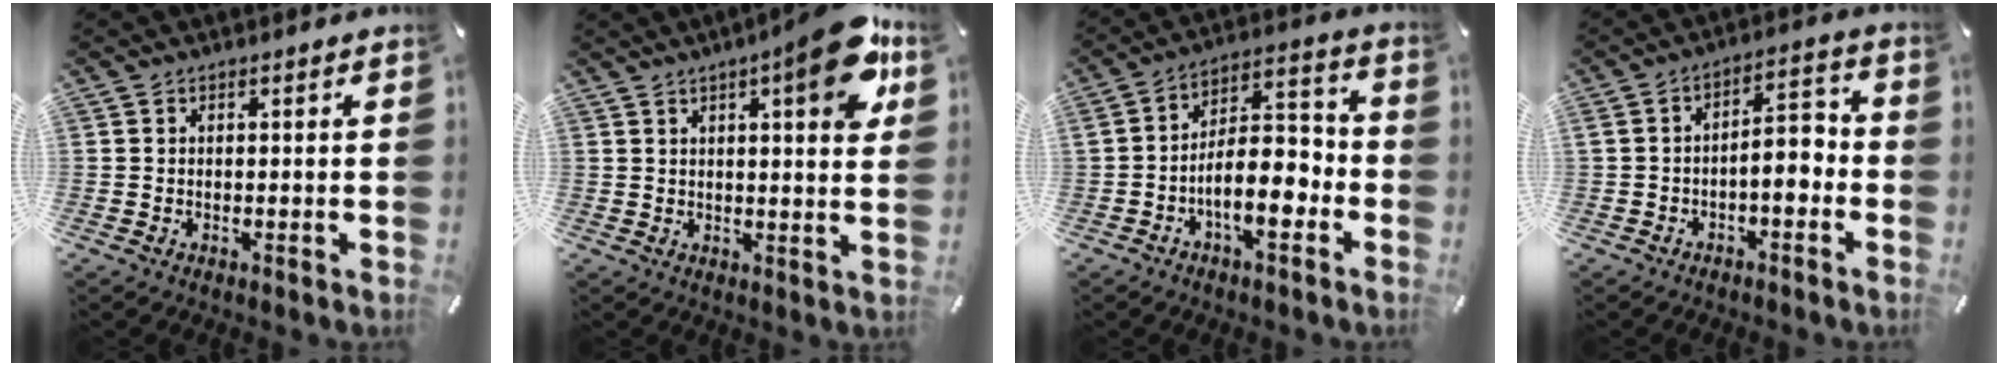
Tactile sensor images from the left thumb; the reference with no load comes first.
{"total": 11.8, "force": [5.8, 2.7, 9.9], "torque": [-0.128, -0.028, 0.087]}
{"total": 11.3, "force": [-5.0, 5.1, 8.8], "torque": [-0.140, 0.009, -0.091]}
{"total": 6.7, "force": [-3.1, 3.1, 5.1], "torque": [-0.084, 0.019, -0.055]}